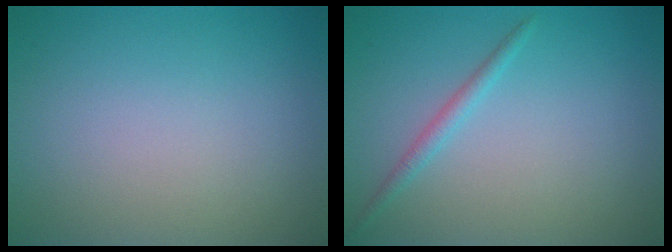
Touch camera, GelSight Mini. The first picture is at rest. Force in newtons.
{"total": 1.3, "press": 1.3, "slide": 0.0}